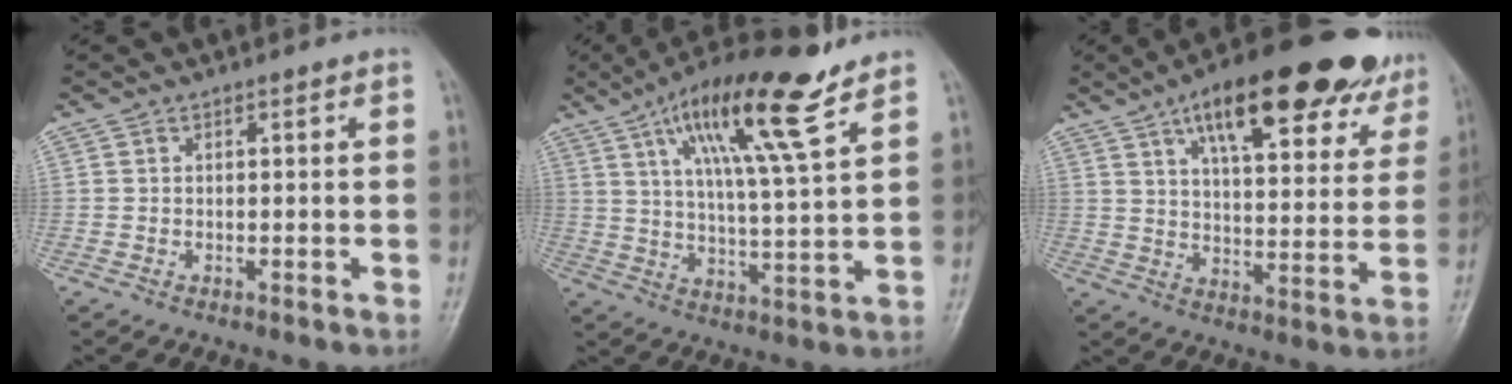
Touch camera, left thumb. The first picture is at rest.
{"total": 16.9, "force": [9.8, 3.1, 13.4], "torque": [-0.220, -0.035, 0.167]}
{"total": 25.2, "force": [15.8, 8.9, 17.4], "torque": [-0.214, -0.028, 0.224]}